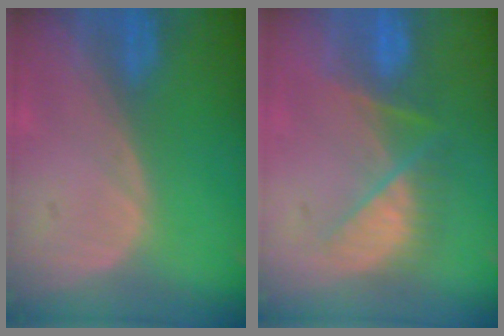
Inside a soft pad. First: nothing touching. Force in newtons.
{"total": 7.1, "press": 7.0, "slide": 1.3}